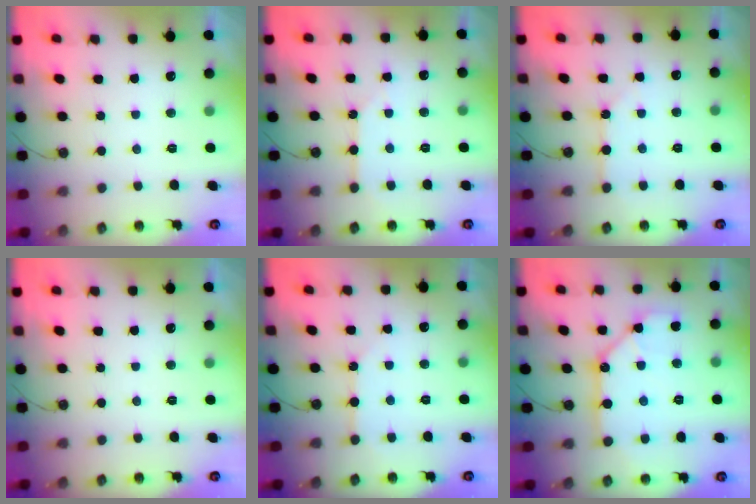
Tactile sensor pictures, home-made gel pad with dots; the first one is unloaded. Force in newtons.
{"total": 2.1, "press": 2.1, "slide": 0.3}
{"total": 2.7, "press": 2.7, "slide": 0.5}
{"total": 0.0}
{"total": 3.1, "press": 3.1, "slide": 0.3}
{"total": 11.6, "press": 11.5, "slide": 1.5}